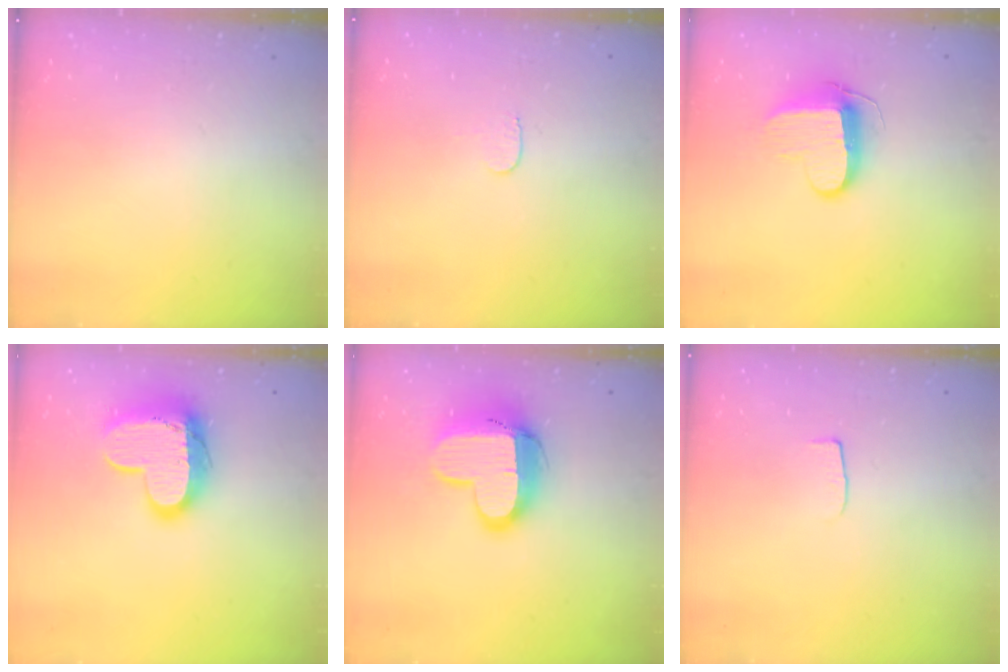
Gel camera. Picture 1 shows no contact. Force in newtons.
{"total": 3.2, "press": 3.2, "slide": 0.3}
{"total": 10.0, "press": 10.0, "slide": 0.2}
{"total": 14.3, "press": 14.3, "slide": 1.2}
{"total": 14.0, "press": 13.9, "slide": 1.4}
{"total": 4.0, "press": 4.0, "slide": 0.2}